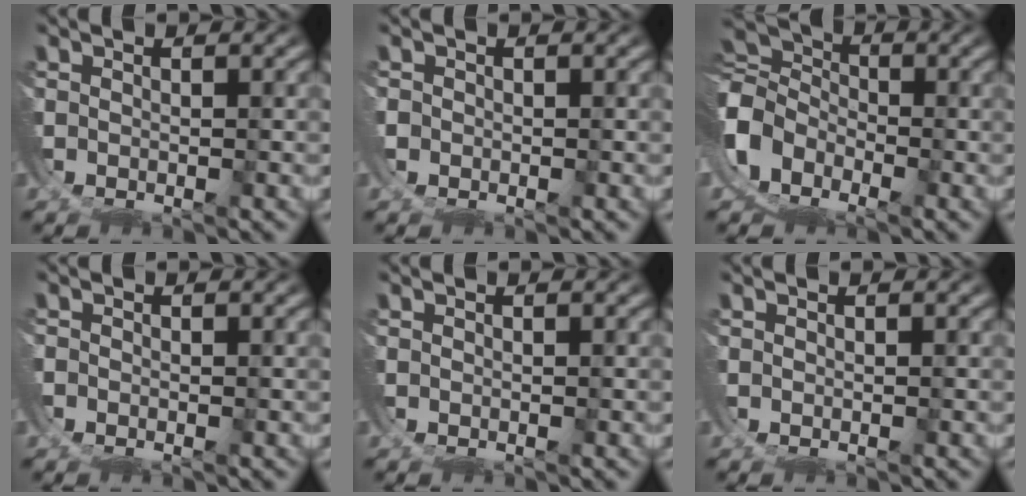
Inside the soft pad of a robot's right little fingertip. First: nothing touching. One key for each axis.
{"total": 1.0, "fx": -0.4, "fy": 0.9, "fz": -0.1, "tx": -0.009, "ty": -0.008, "tz": -0.007}
{"total": 13.7, "fx": -2.0, "fy": 12.6, "fz": 5.2, "tx": -0.170, "ty": -0.033, "tz": -0.046}
{"total": 0.8, "fx": -0.5, "fy": 0.6, "fz": 0.1, "tx": -0.007, "ty": -0.004, "tz": -0.011}
{"total": 0.0}
{"total": 0.0}